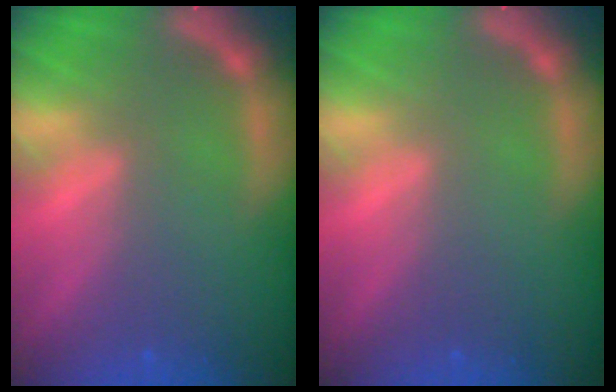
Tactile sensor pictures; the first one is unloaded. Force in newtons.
{"total": 0.0}